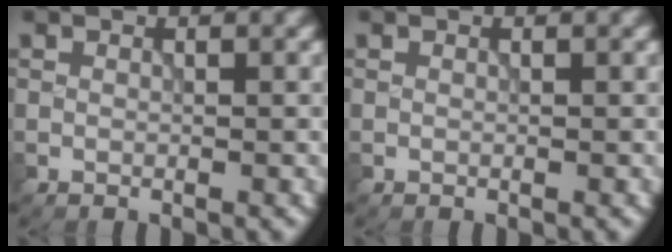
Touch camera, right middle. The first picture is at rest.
{"total": 0.0}